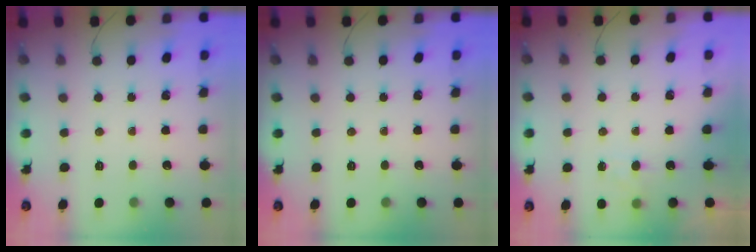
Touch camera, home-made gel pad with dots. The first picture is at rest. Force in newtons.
{"total": 0.0}
{"total": 3.0, "press": 2.9, "slide": 1.1}